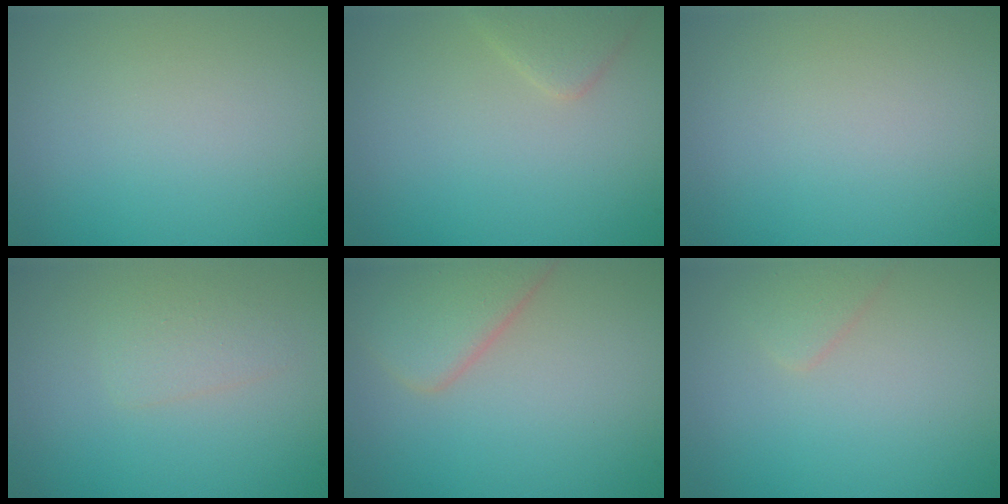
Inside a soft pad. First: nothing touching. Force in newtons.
{"total": 1.9, "press": 1.9, "slide": 0.1}
{"total": 0.0}
{"total": 1.6, "press": 1.6, "slide": 0.0}
{"total": 4.6, "press": 4.6, "slide": 0.2}
{"total": 1.2, "press": 1.2, "slide": 0.1}